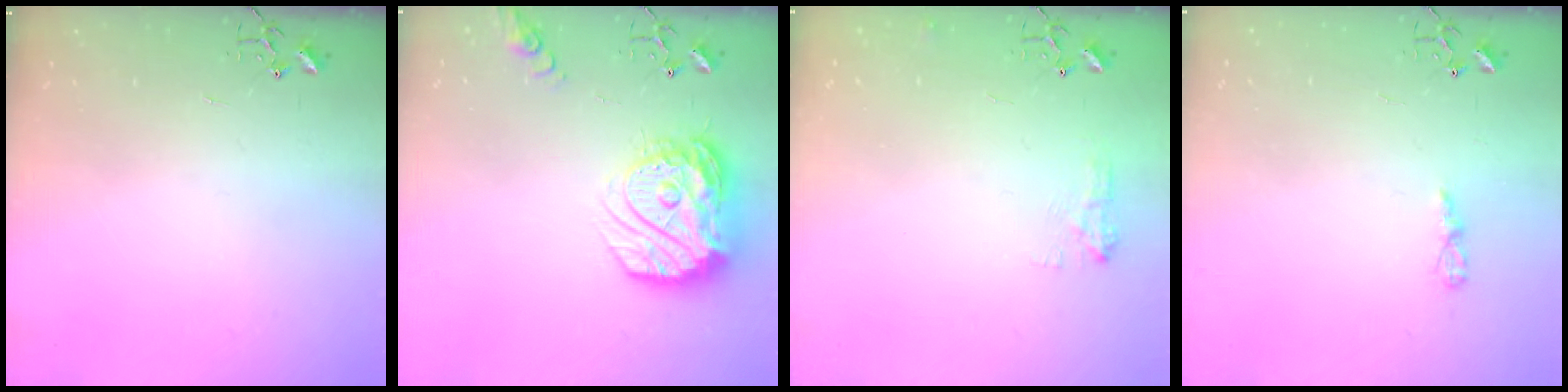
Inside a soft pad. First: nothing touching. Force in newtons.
{"total": 18.2, "press": 18.1, "slide": 1.7}
{"total": 7.4, "press": 7.4, "slide": 0.5}
{"total": 3.5, "press": 3.5, "slide": 0.4}